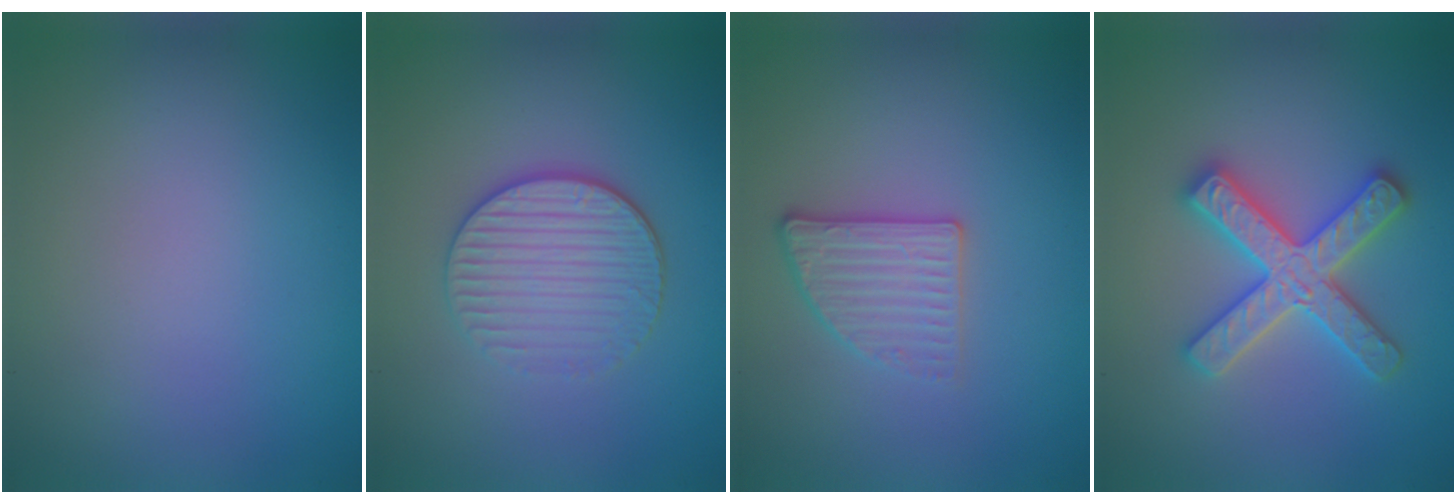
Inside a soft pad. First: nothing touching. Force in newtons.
{"total": 3.8, "press": 3.4, "slide": 1.9}
{"total": 2.7, "press": 2.4, "slide": 1.1}
{"total": 5.0, "press": 5.0, "slide": 0.8}